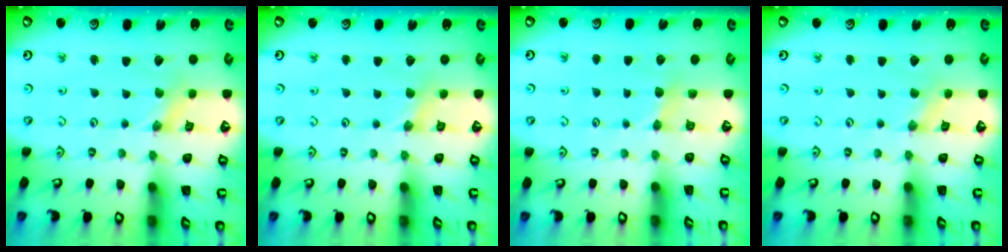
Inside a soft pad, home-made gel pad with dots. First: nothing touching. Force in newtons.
{"total": 2.1, "press": 2.0, "slide": 0.4}
{"total": 3.7, "press": 3.7, "slide": 0.6}
{"total": 0.0}